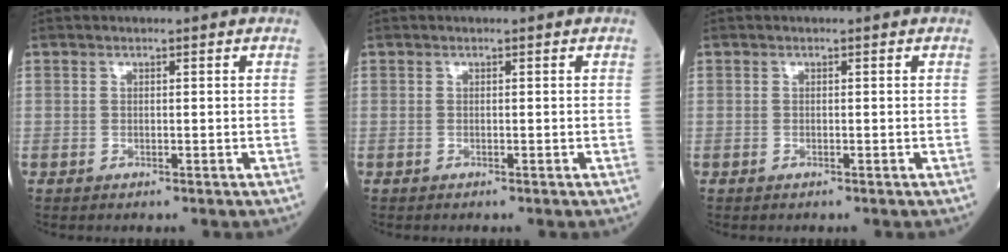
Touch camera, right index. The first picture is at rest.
{"total": 0.0}
{"total": 0.0}